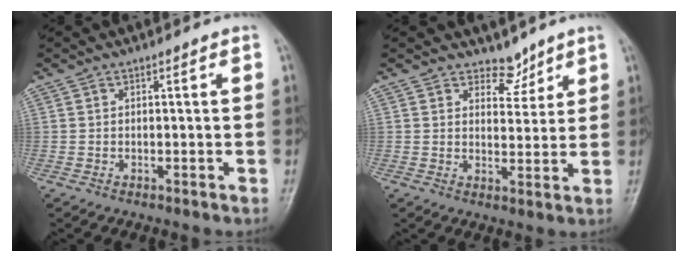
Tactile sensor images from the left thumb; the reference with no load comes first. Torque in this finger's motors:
{"motor_torque": [-0.18, -0.06, -0.37, -0.33, 0.01]}